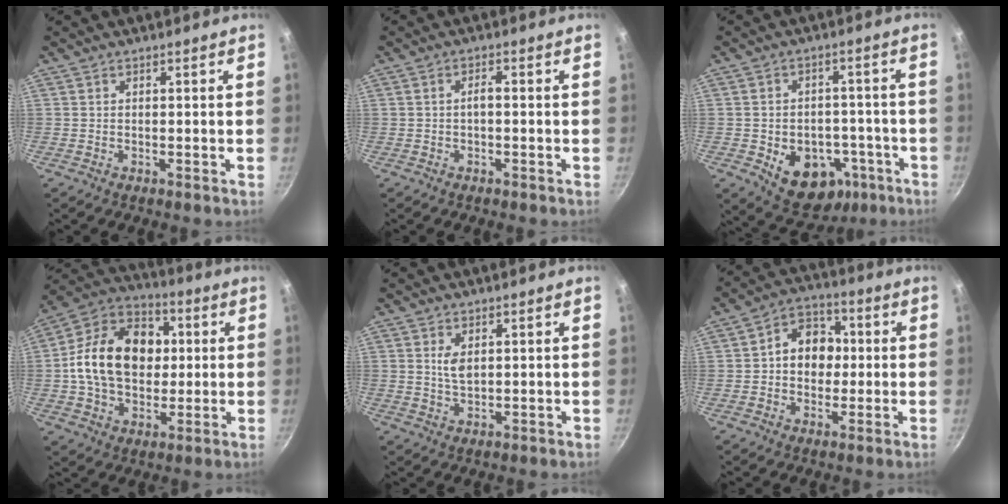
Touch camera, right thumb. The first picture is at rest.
{"total": 1.7, "force": [-0.4, 0.6, 1.5], "torque": [-0.033, 0.013, -0.008]}
{"total": 13.8, "force": [-5.2, 10.1, 7.8], "torque": [-0.073, 0.031, -0.057]}
{"total": 19.9, "force": [1.6, 14.5, 13.6], "torque": [-0.196, 0.027, 0.013]}
{"total": 3.4, "force": [1.0, 1.9, 2.7], "torque": [-0.046, -0.010, 0.020]}
{"total": 9.9, "force": [0.5, 7.9, 6.1], "torque": [-0.046, 0.019, -0.006]}